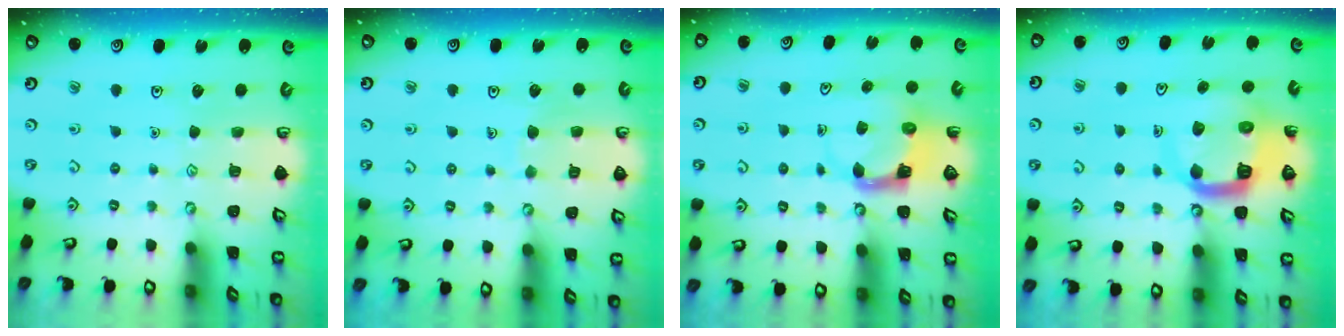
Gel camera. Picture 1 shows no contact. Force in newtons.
{"total": 5.1, "press": 5.0, "slide": 0.5}
{"total": 3.7, "press": 3.7, "slide": 0.7}
{"total": 10.6, "press": 10.6, "slide": 1.3}